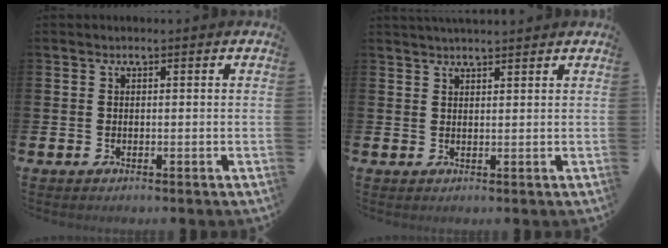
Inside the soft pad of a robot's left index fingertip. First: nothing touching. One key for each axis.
{"total": 2.3, "fx": 2.2, "fy": 0.2, "fz": 0.4, "tx": -0.003, "ty": -0.008, "tz": 0.038}